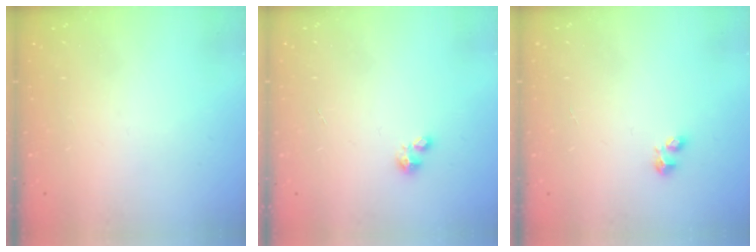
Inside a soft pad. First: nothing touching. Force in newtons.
{"total": 0.9, "press": 0.9, "slide": 0.1}
{"total": 2.9, "press": 2.8, "slide": 0.6}